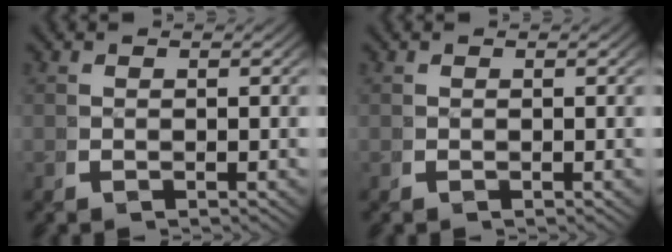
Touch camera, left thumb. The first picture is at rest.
{"total": 0.0}